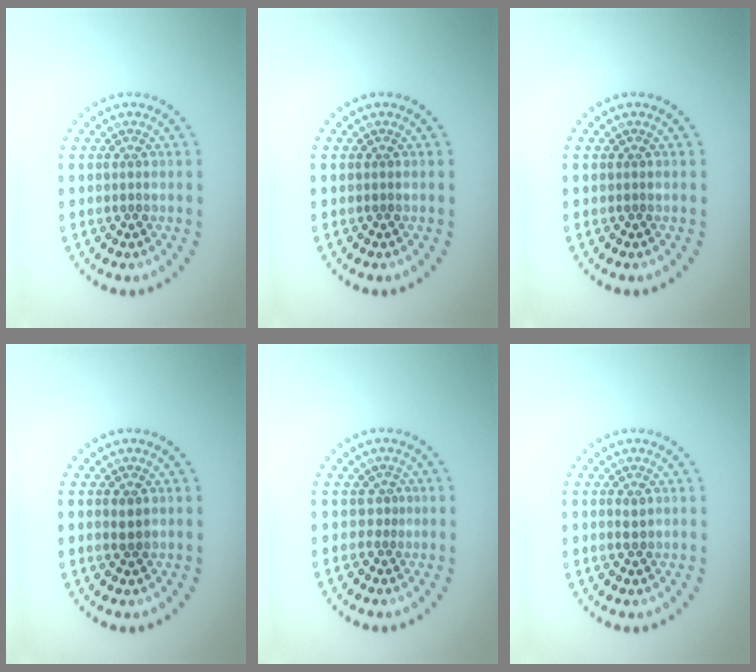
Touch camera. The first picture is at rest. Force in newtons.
{"total": 0.0}
{"total": 0.0}
{"total": 1.2, "press": 1.2, "slide": 0.2}
{"total": 0.6, "press": 0.1, "slide": 0.6}
{"total": 0.9, "press": 0.9, "slide": 0.0}